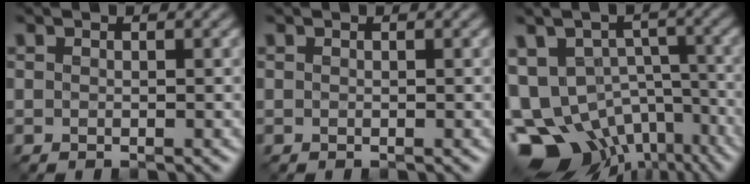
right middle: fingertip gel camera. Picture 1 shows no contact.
{"total": 0.0}
{"total": 16.2, "force": [-8.0, 11.3, 8.2], "torque": [-0.167, -0.039, -0.095]}